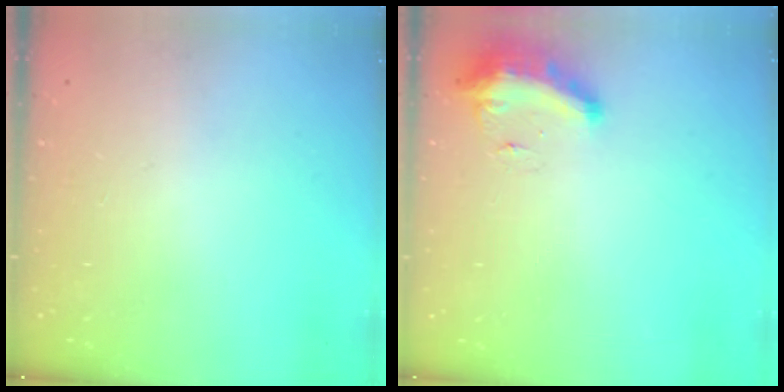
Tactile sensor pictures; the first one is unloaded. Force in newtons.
{"total": 9.2, "press": 9.1, "slide": 0.5}